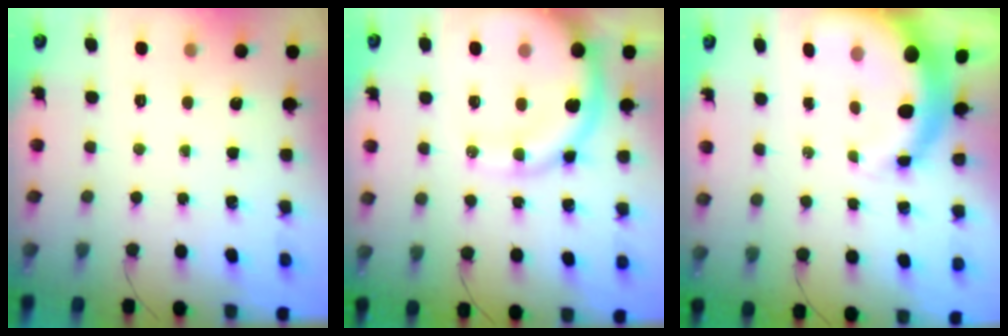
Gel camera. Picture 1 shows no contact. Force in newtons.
{"total": 13.9, "press": 13.3, "slide": 4.1}
{"total": 6.7, "press": 6.5, "slide": 1.7}